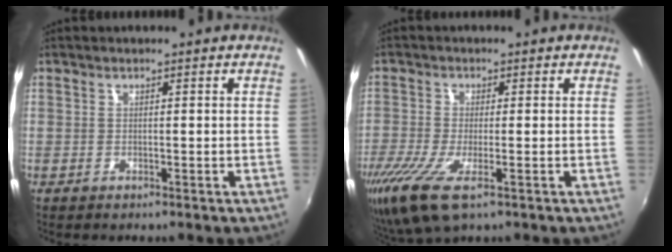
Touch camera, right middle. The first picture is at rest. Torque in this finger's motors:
{"motor_torque": [1.37, -0.77, 0.55, 0.21]}